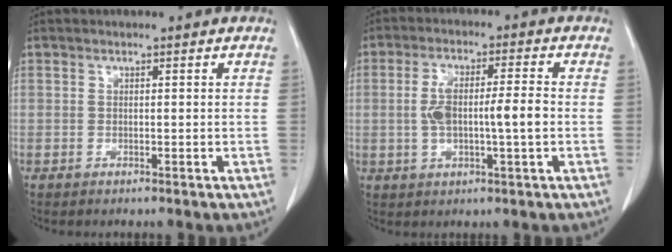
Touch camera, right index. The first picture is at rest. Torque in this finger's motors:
{"motor_torque": [1.05, -0.16, 0.63, 0.15]}